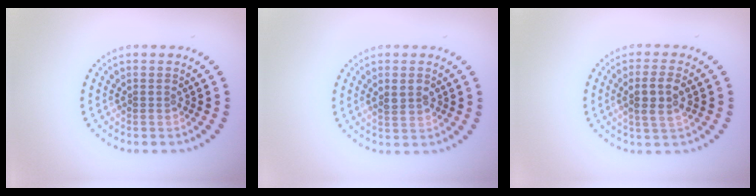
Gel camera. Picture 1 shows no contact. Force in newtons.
{"total": 1.6, "press": 1.6, "slide": 0.2}
{"total": 2.9, "press": 2.7, "slide": 0.9}